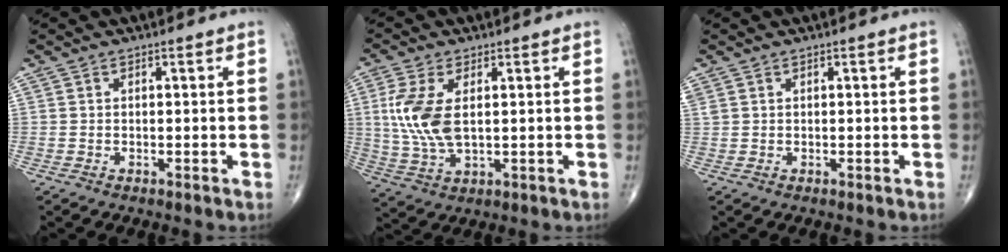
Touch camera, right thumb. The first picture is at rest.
{"total": 10.0, "force": [1.5, 5.0, 8.6], "torque": [-0.194, -0.006, 0.038]}
{"total": 1.1, "force": [0.6, 0.7, 0.5], "torque": [-0.012, 0.013, 0.016]}